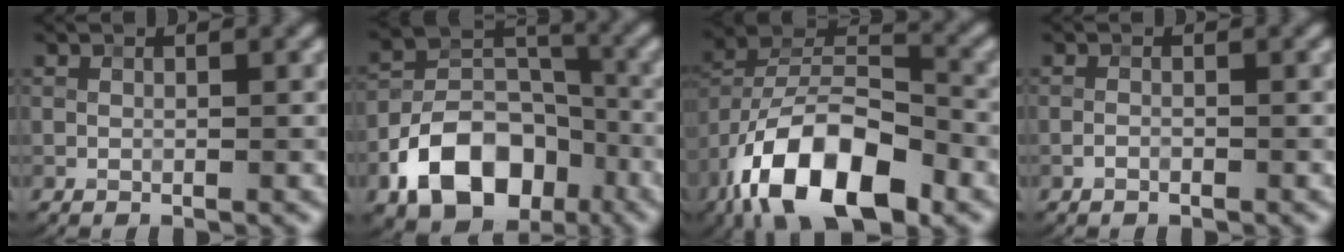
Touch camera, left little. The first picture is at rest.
{"total": 9.7, "force": [-5.1, 6.1, 5.5], "torque": [-0.092, 0.003, -0.096]}
{"total": 13.3, "force": [-7.8, 5.7, 9.1], "torque": [-0.161, 0.005, -0.148]}
{"total": 0.7, "force": [-0.7, 0.1, 0.1], "torque": [0.000, 0.001, -0.014]}